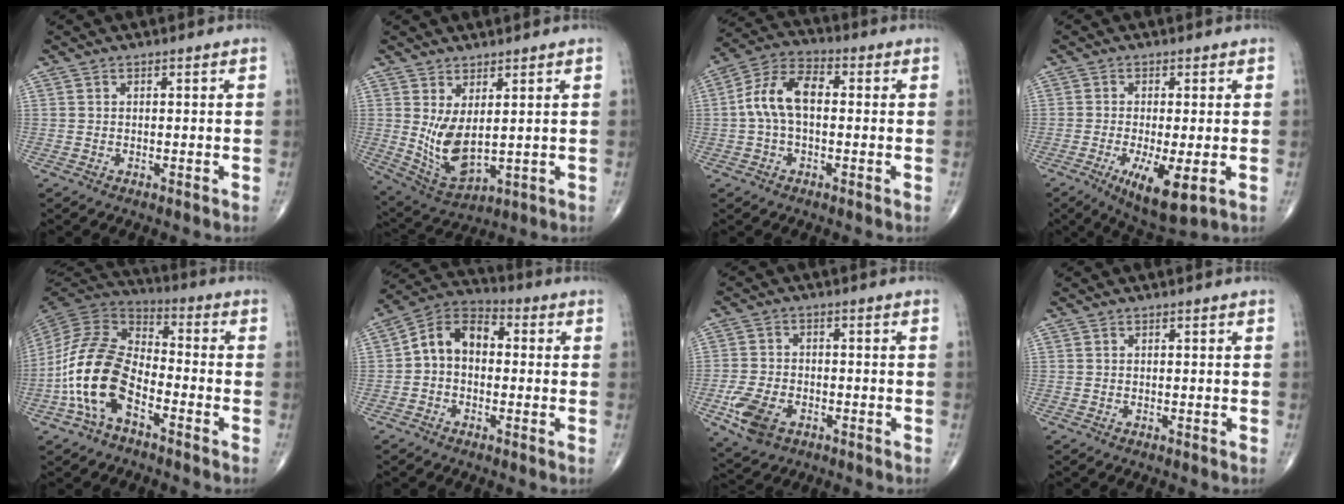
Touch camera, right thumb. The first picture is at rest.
{"total": 8.9, "force": [1.4, 4.1, 7.8], "torque": [-0.143, -0.025, 0.046]}
{"total": 10.0, "force": [0.2, 5.7, 8.2], "torque": [-0.160, 0.032, -0.004]}
{"total": 8.9, "force": [-2.8, 2.5, 8.1], "torque": [-0.137, -0.021, -0.042]}
{"total": 16.2, "force": [-6.0, 8.7, 12.3], "torque": [-0.244, 0.049, -0.124]}
{"total": 9.4, "force": [0.0, 6.6, 6.7], "torque": [-0.094, 0.034, -0.018]}
{"total": 8.3, "force": [-3.5, 5.3, 5.3], "torque": [-0.105, 0.008, -0.061]}
{"total": 0.0}